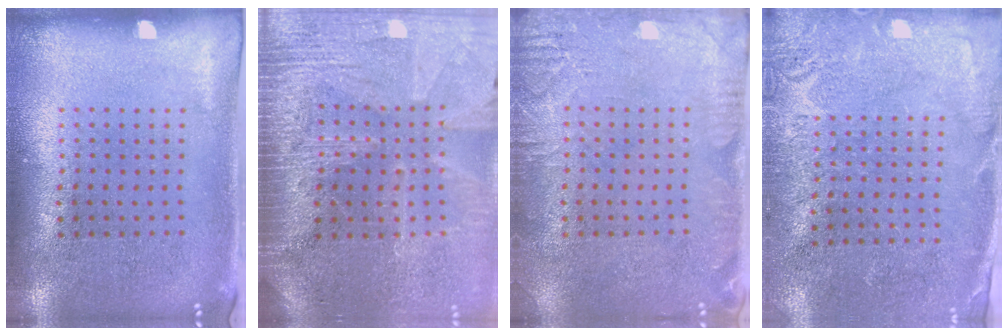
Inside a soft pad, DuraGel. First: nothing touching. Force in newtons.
{"total": 3.6, "press": 3.3, "slide": 1.5}
{"total": 2.8, "press": 2.7, "slide": 0.4}
{"total": 2.7, "press": 2.7, "slide": 0.7}